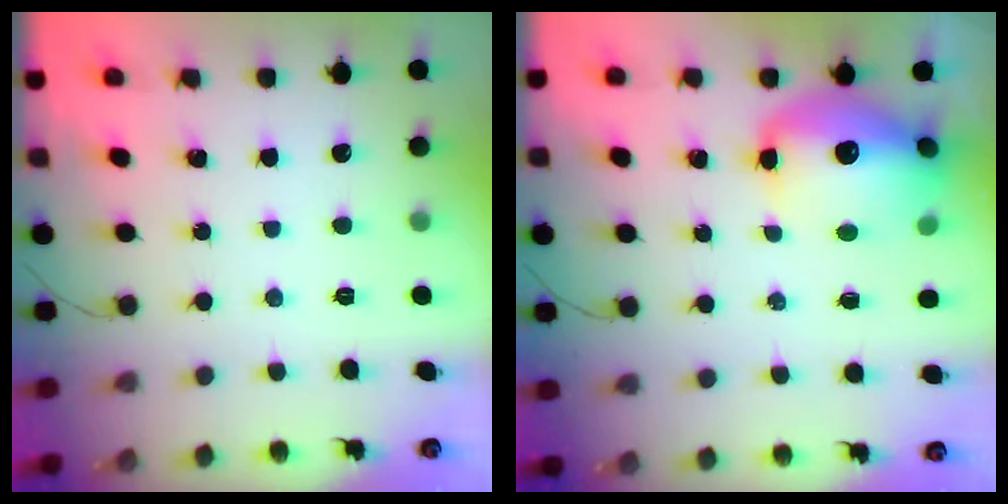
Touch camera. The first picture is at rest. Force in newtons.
{"total": 14.1, "press": 13.7, "slide": 3.3}